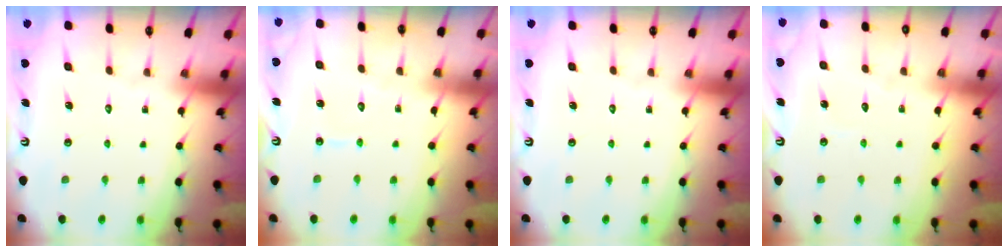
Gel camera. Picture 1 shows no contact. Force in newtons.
{"total": 3.7, "press": 3.7, "slide": 0.4}
{"total": 0.0}
{"total": 3.1, "press": 3.1, "slide": 0.3}